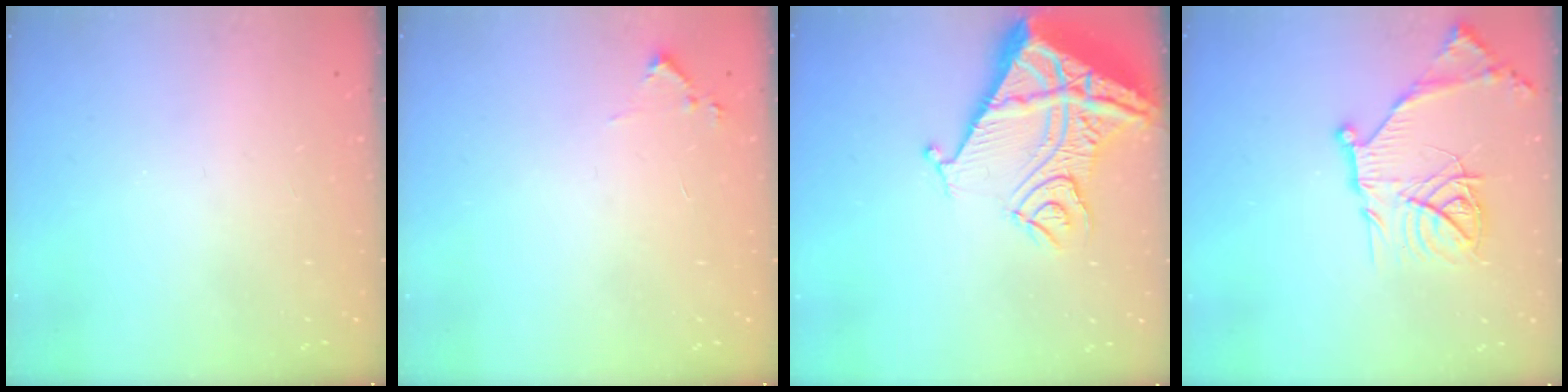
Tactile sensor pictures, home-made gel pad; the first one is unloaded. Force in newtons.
{"total": 5.7, "press": 5.7, "slide": 0.6}
{"total": 20.1, "press": 19.9, "slide": 2.1}
{"total": 18.5, "press": 18.4, "slide": 1.9}